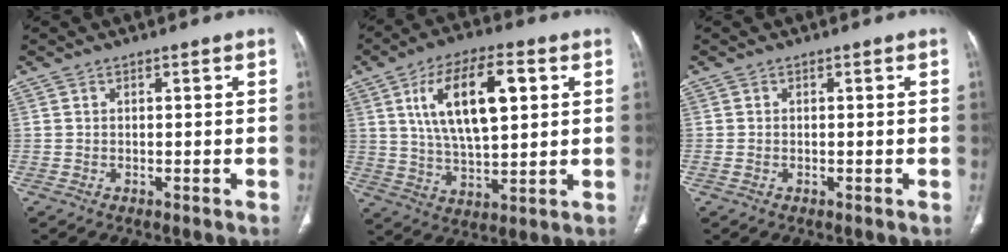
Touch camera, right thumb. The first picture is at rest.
{"total": 16.1, "force": [4.7, 7.0, 13.7], "torque": [-0.226, -0.001, 0.086]}
{"total": 0.6, "force": [-0.2, 0.4, 0.4], "torque": [-0.017, 0.000, -0.004]}